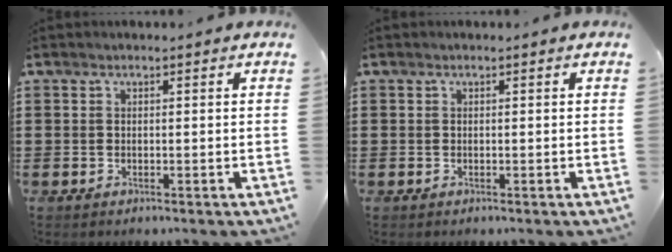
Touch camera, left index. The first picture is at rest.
{"total": 0.0}